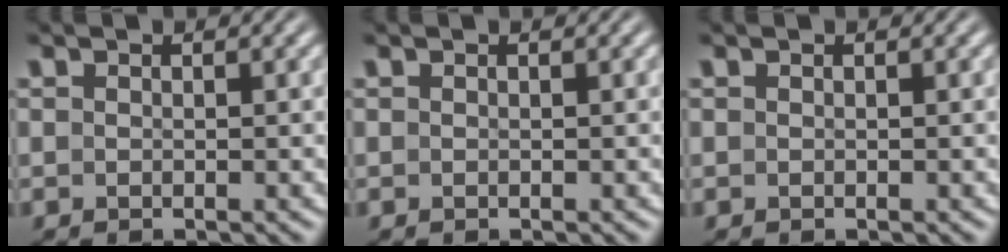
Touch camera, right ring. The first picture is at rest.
{"total": 0.0}
{"total": 0.0}